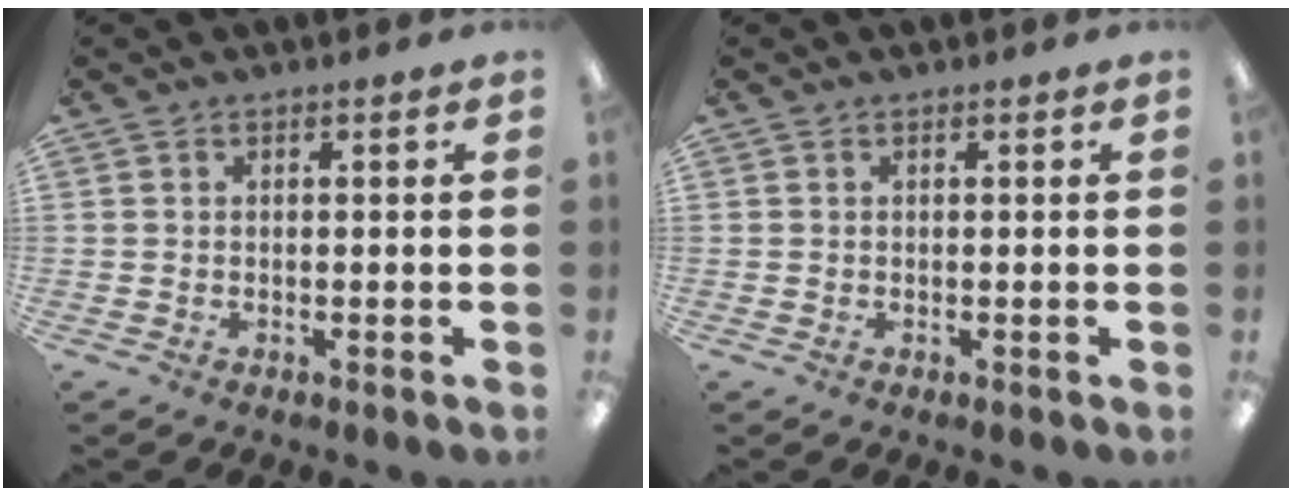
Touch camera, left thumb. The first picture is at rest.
{"total": 0.0}